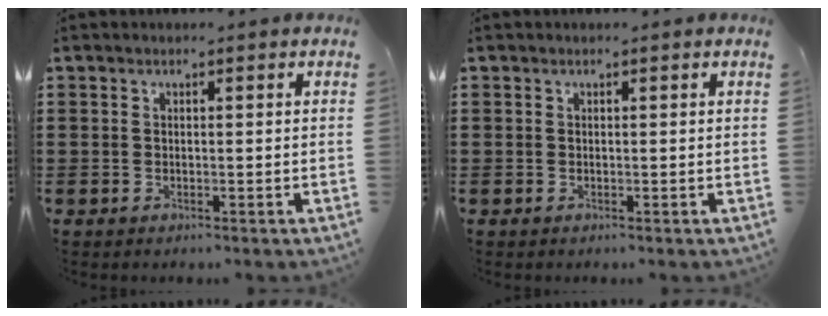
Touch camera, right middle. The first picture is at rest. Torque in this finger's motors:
{"motor_torque": [-0.05, -0.05, 0.00, 0.01]}